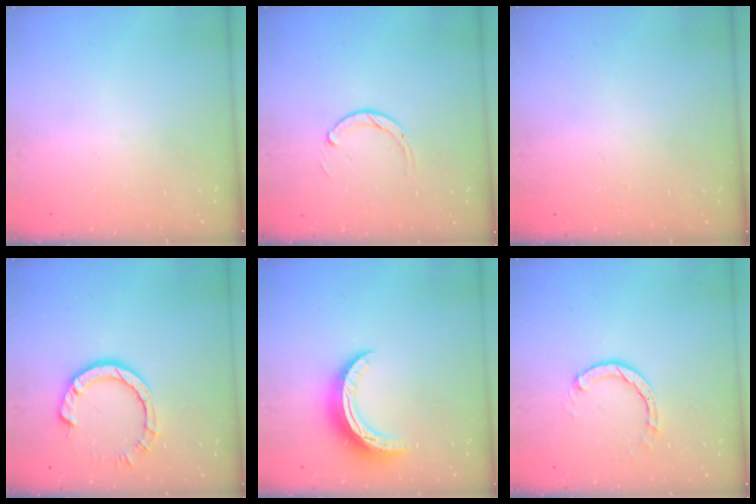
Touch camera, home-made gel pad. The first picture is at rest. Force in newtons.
{"total": 2.3, "press": 2.3, "slide": 0.3}
{"total": 2.6, "press": 2.6, "slide": 0.2}
{"total": 7.7, "press": 7.7, "slide": 0.6}
{"total": 10.8, "press": 10.8, "slide": 0.5}
{"total": 3.0, "press": 3.0, "slide": 0.4}